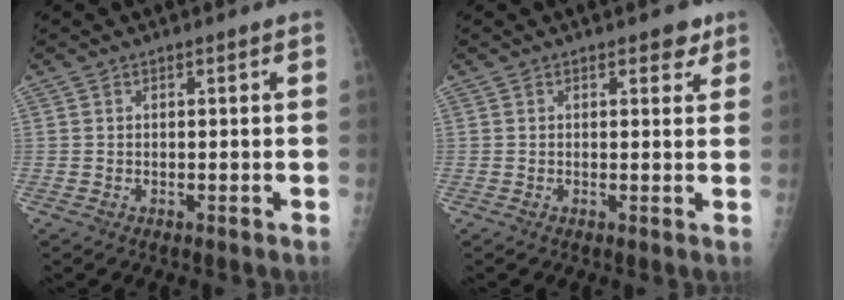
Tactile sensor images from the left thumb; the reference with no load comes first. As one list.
[{"total": 2.8, "force": [1.8, 1.4, 1.6], "torque": [-0.001, -0.006, 0.020]}]